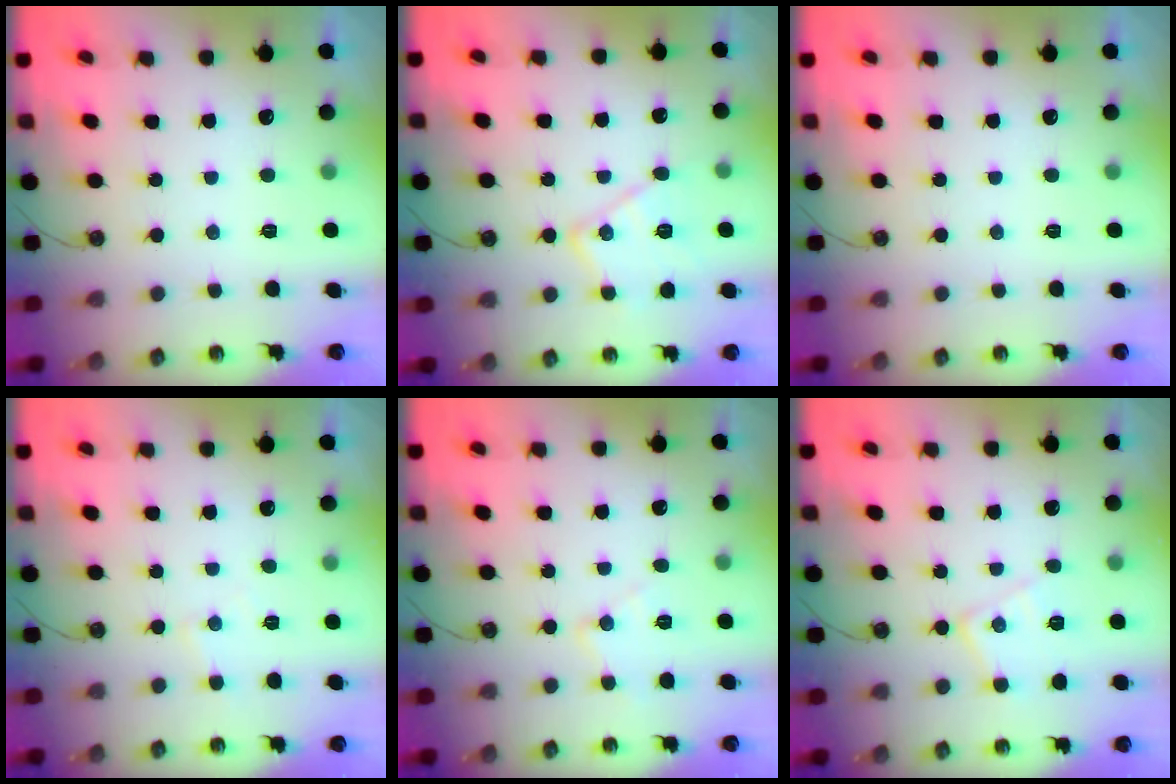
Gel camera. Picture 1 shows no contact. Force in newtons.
{"total": 14.0, "press": 14.0, "slide": 1.1}
{"total": 0.0}
{"total": 5.2, "press": 5.1, "slide": 0.7}
{"total": 7.7, "press": 7.7, "slide": 0.6}
{"total": 10.6, "press": 10.6, "slide": 0.7}